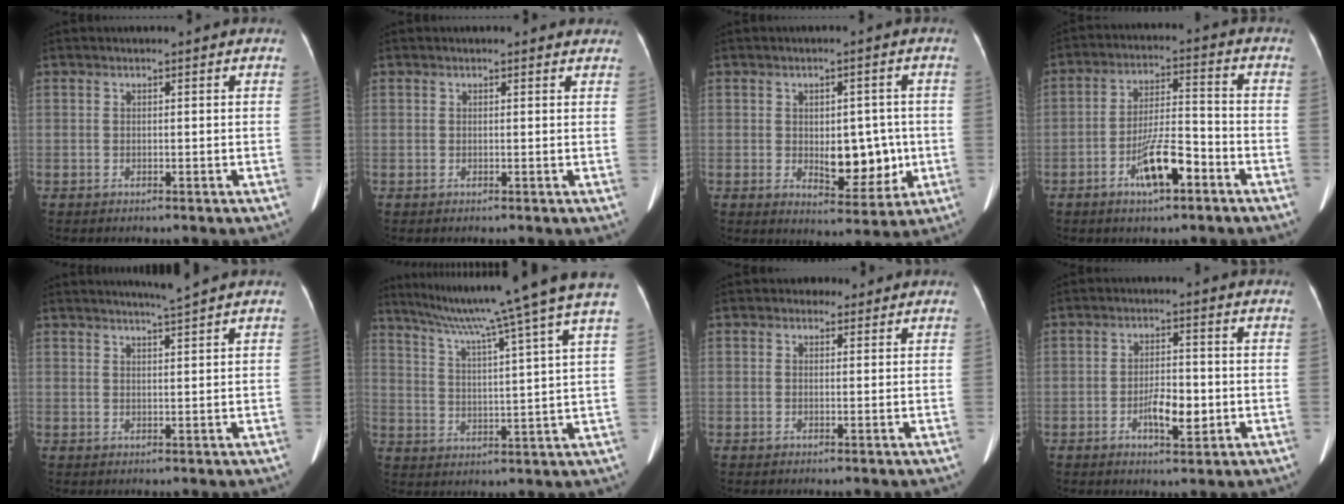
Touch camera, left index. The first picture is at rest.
{"total": 1.2, "force": [1.1, 0.5, 0.2], "torque": [-0.006, -0.004, -0.003]}
{"total": 7.9, "force": [-0.7, 4.2, 6.6], "torque": [-0.087, 0.002, 0.003]}
{"total": 8.7, "force": [-4.5, 2.1, 7.2], "torque": [-0.140, 0.003, -0.077]}
{"total": 2.5, "force": [2.1, -1.1, 0.8], "torque": [-0.012, -0.010, 0.039]}
{"total": 18.2, "force": [14.9, -2.8, 10.1], "torque": [-0.165, -0.019, 0.202]}
{"total": 1.9, "force": [0.9, 1.6, 0.2], "torque": [0.001, 0.009, 0.008]}
{"total": 5.4, "force": [-1.6, 2.0, 4.8], "torque": [-0.088, 0.000, -0.022]}